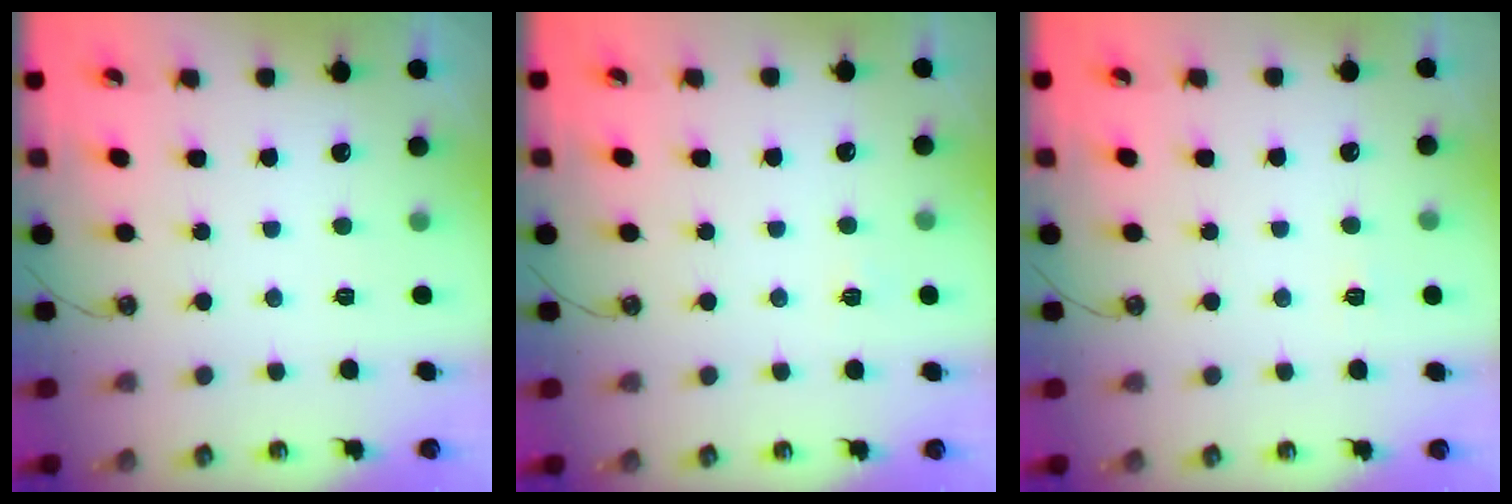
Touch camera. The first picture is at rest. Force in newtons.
{"total": 2.7, "press": 2.6, "slide": 0.4}
{"total": 3.6, "press": 3.6, "slide": 0.4}